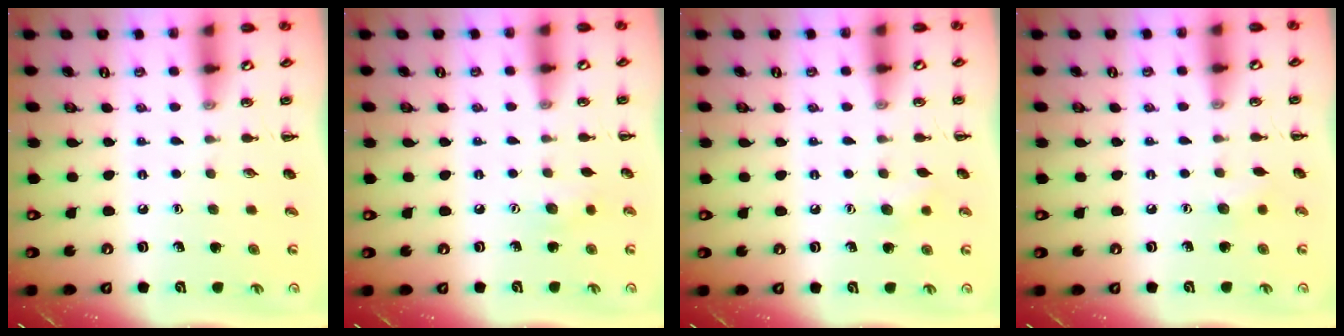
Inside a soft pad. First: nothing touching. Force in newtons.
{"total": 5.8, "press": 5.7, "slide": 1.3}
{"total": 5.9, "press": 5.7, "slide": 1.7}
{"total": 4.3, "press": 4.2, "slide": 1.2}